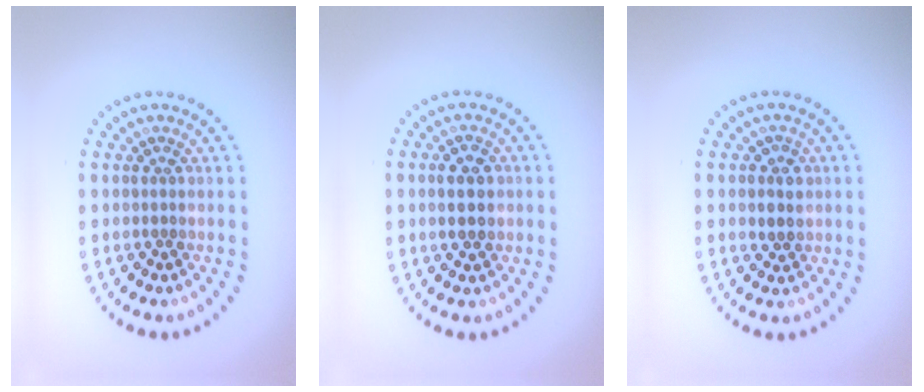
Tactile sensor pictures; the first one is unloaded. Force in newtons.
{"total": 2.8, "press": 2.8, "slide": 0.2}
{"total": 1.6, "press": 1.6, "slide": 0.5}